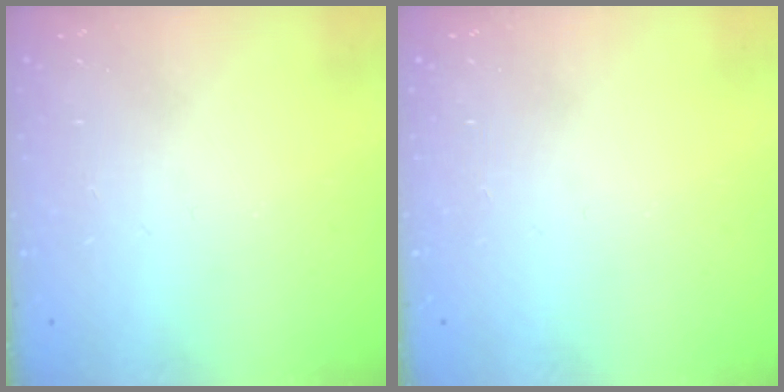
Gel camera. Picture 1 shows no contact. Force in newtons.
{"total": 0.0}